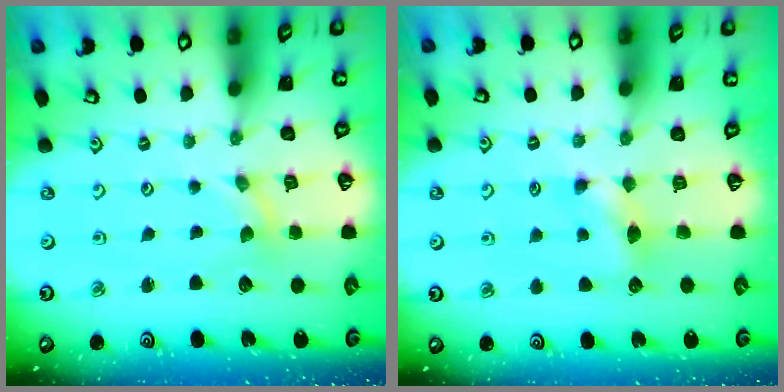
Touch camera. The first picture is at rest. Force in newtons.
{"total": 5.3, "press": 5.2, "slide": 0.9}